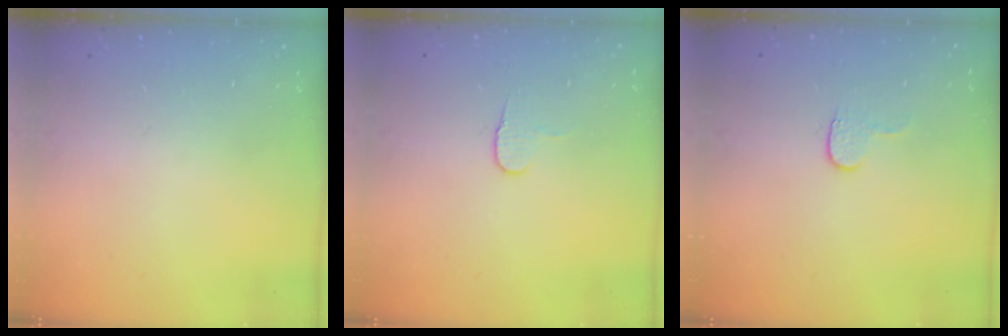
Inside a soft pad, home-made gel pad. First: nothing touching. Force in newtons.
{"total": 5.4, "press": 5.4, "slide": 0.5}
{"total": 3.6, "press": 3.6, "slide": 0.3}